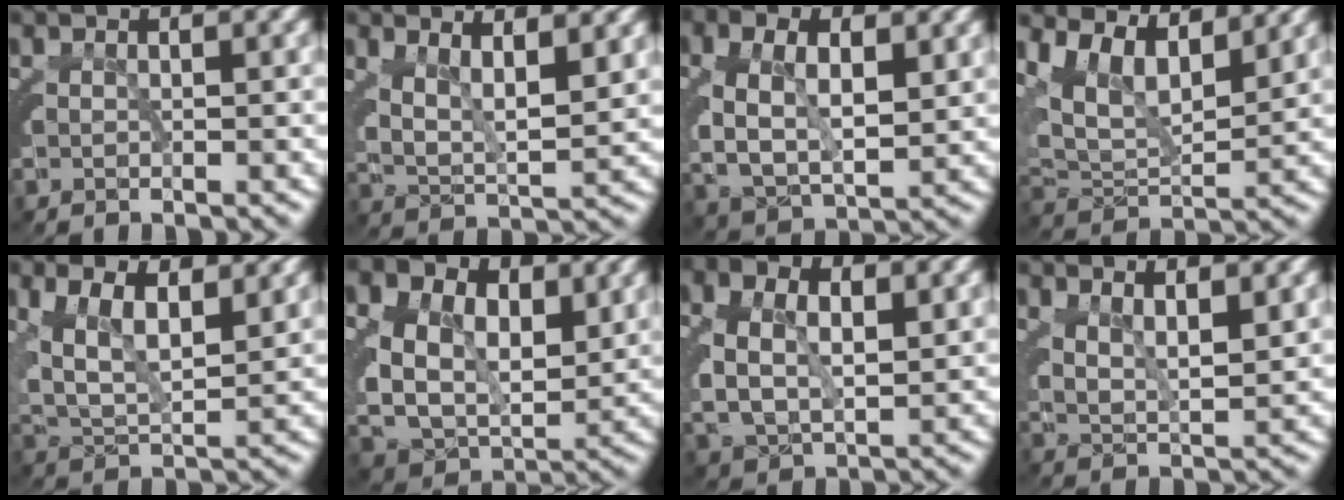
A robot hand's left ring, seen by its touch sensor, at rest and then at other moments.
{"total": 5.9, "force": [2.4, 3.5, 4.1], "torque": [-0.078, -0.005, 0.036]}
{"total": 7.8, "force": [0.5, 5.7, 5.3], "torque": [-0.111, -0.011, 0.011]}
{"total": 10.1, "force": [2.1, 7.6, 6.3], "torque": [-0.127, -0.011, 0.035]}
{"total": 7.6, "force": [1.5, 5.2, 5.4], "torque": [-0.111, -0.013, 0.027]}
{"total": 11.8, "force": [1.4, 9.5, 6.9], "torque": [-0.141, -0.039, 0.022]}
{"total": 6.1, "force": [0.8, 4.4, 4.1], "torque": [-0.095, -0.009, 0.020]}
{"total": 3.9, "force": [2.2, 2.0, 2.5], "torque": [-0.049, -0.005, 0.038]}